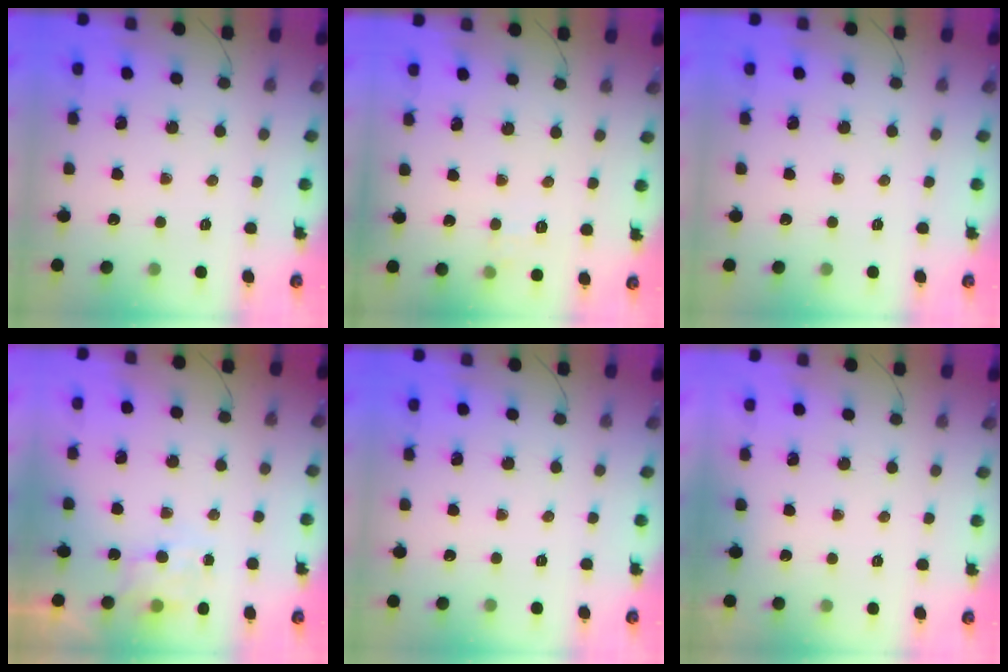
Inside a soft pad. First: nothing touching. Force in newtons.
{"total": 4.9, "press": 4.7, "slide": 1.4}
{"total": 0.0}
{"total": 5.7, "press": 5.6, "slide": 1.2}
{"total": 0.0}
{"total": 1.9, "press": 1.9, "slide": 0.3}